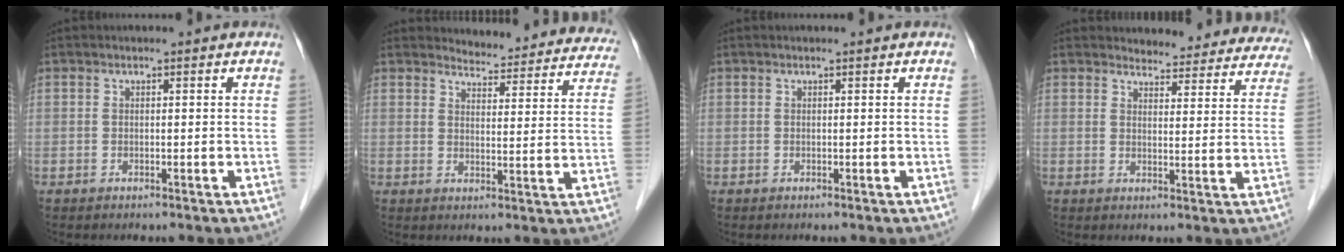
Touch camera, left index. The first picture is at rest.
{"total": 16.6, "force": [16.1, 3.3, 2.4], "torque": [0.000, -0.055, 0.160]}
{"total": 0.0}
{"total": 16.2, "force": [15.5, 4.2, 2.5], "torque": [0.005, -0.041, 0.152]}